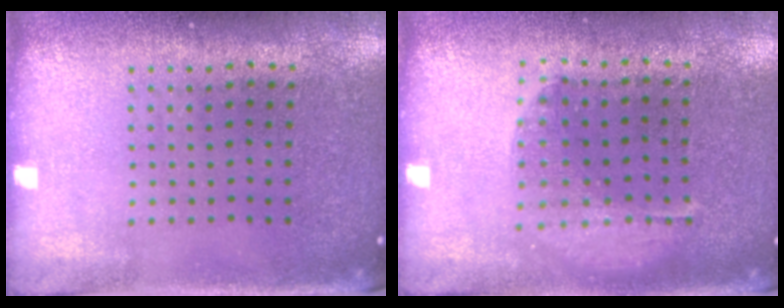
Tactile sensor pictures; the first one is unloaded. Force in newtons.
{"total": 1.3, "press": 1.2, "slide": 0.4}